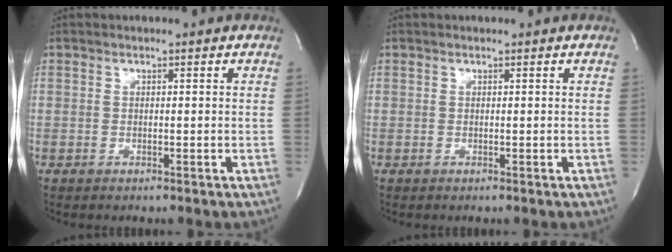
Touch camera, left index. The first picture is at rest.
{"total": 0.0}